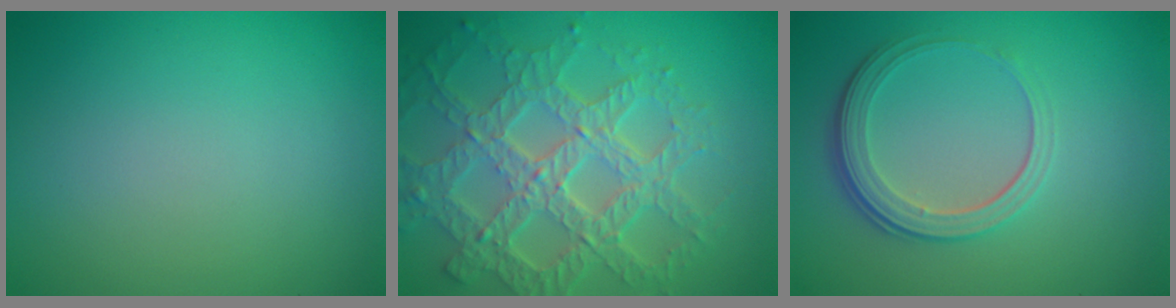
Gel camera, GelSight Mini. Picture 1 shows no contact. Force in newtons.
{"total": 8.1, "press": 6.0, "slide": 5.5}
{"total": 3.8, "press": 2.7, "slide": 2.7}